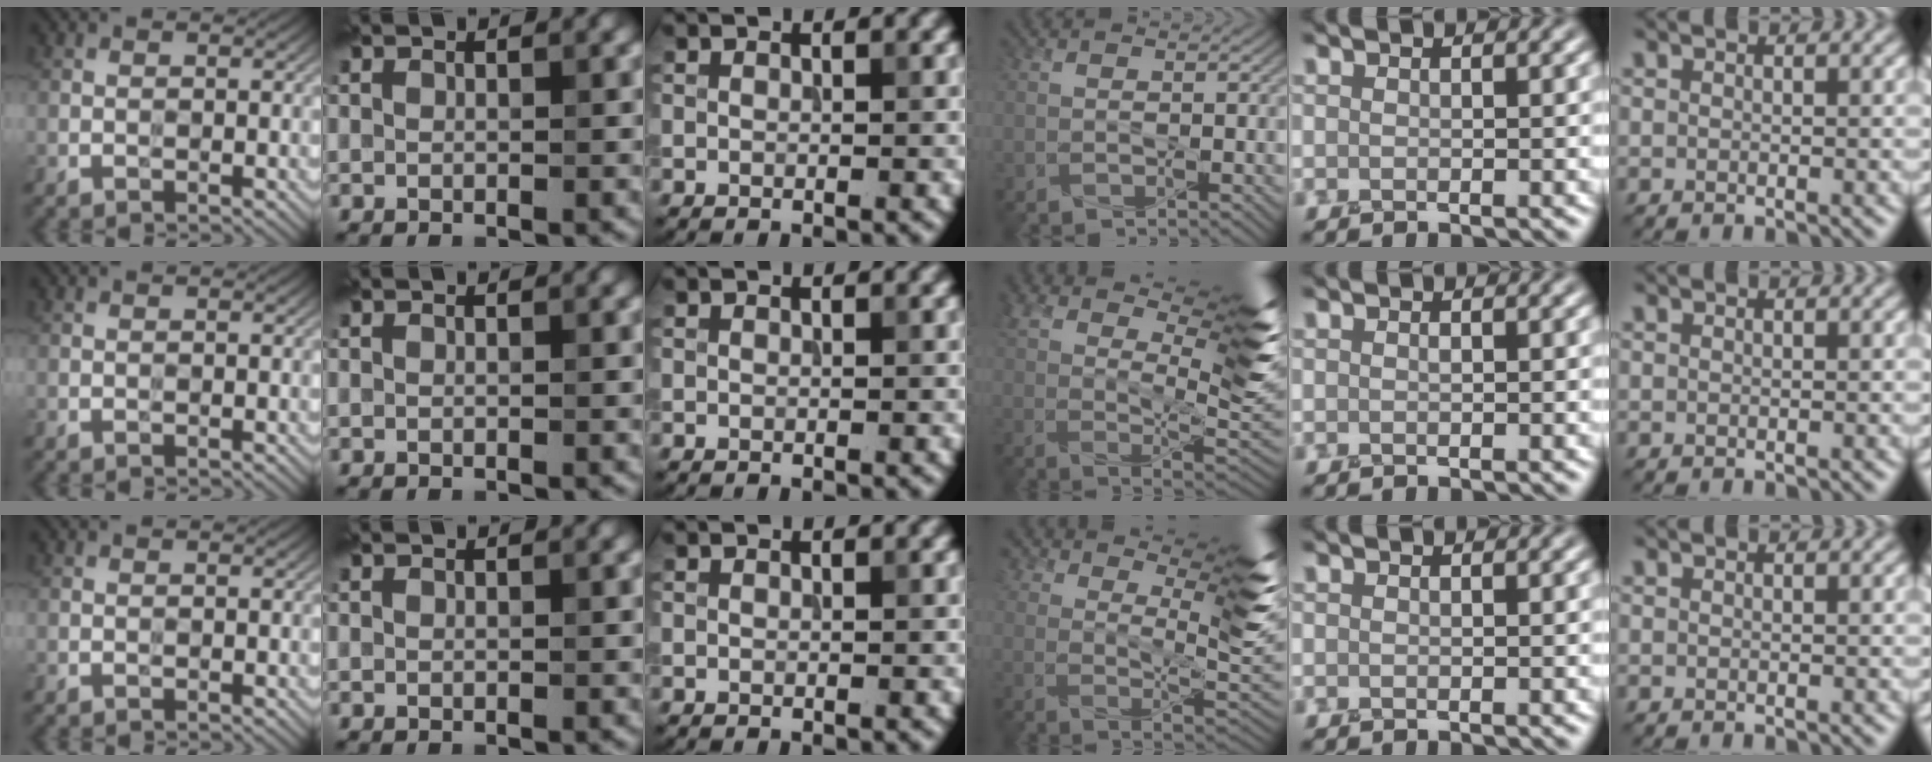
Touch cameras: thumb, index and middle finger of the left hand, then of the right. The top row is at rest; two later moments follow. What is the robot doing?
{"motion": "squeeze", "object": "paper clamp"}